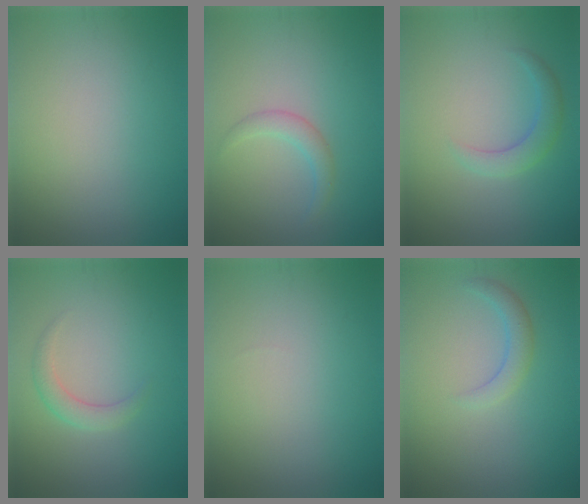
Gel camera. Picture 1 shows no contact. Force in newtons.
{"total": 1.7, "press": 1.7, "slide": 0.1}
{"total": 2.3, "press": 2.3, "slide": 0.1}
{"total": 1.8, "press": 1.8, "slide": 0.0}
{"total": 0.0}
{"total": 1.9, "press": 1.9, "slide": 0.2}